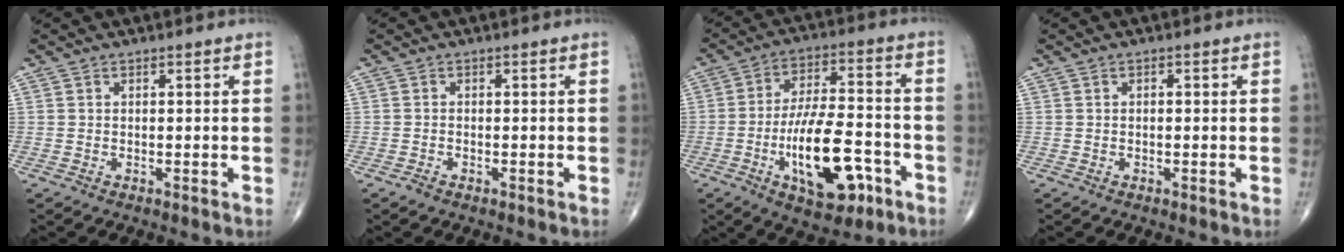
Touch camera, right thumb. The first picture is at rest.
{"total": 0.9, "force": [-0.7, 0.5, 0.4], "torque": [-0.009, 0.003, -0.014]}
{"total": 16.9, "force": [-6.3, 7.2, 14.0], "torque": [-0.217, 0.031, -0.095]}
{"total": 0.5, "force": [0.0, 0.3, 0.5], "torque": [-0.009, 0.001, 0.001]}